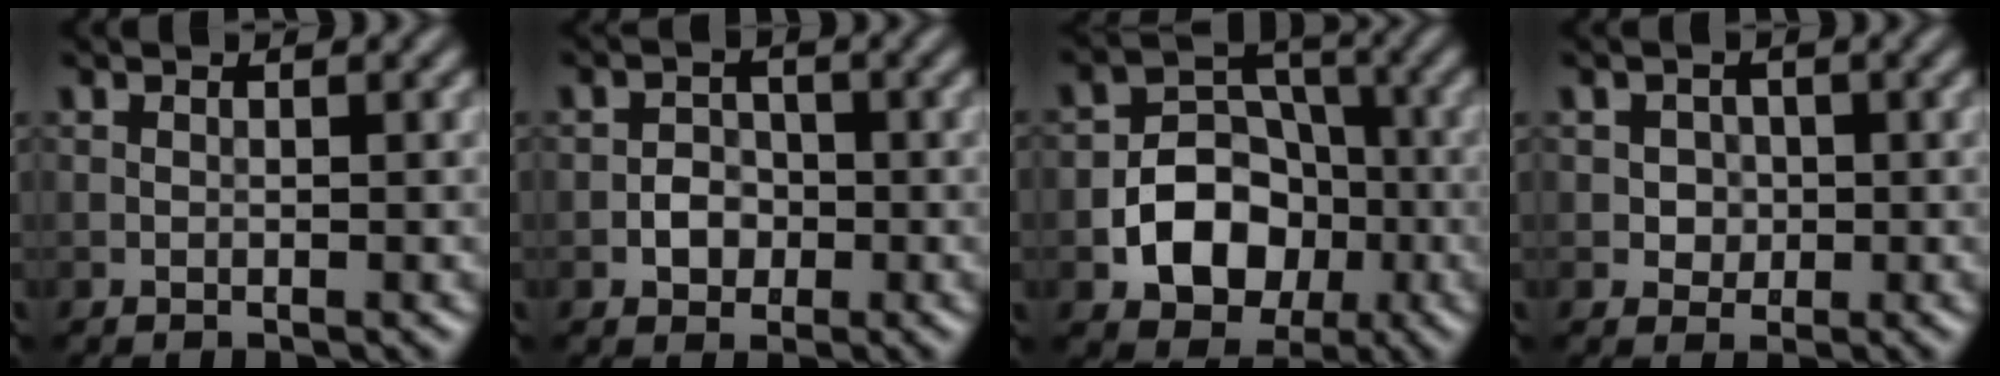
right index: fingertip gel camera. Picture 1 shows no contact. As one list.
[{"total": 2.2, "force": [-0.7, 1.9, 1.0], "torque": [-0.010, 0.001, -0.016]}, {"total": 7.2, "force": [-2.2, 5.5, 4.0], "torque": [-0.055, -0.004, -0.039]}, {"total": 1.8, "force": [0.0, 1.7, 0.6], "torque": [0.005, 0.000, -0.001]}]